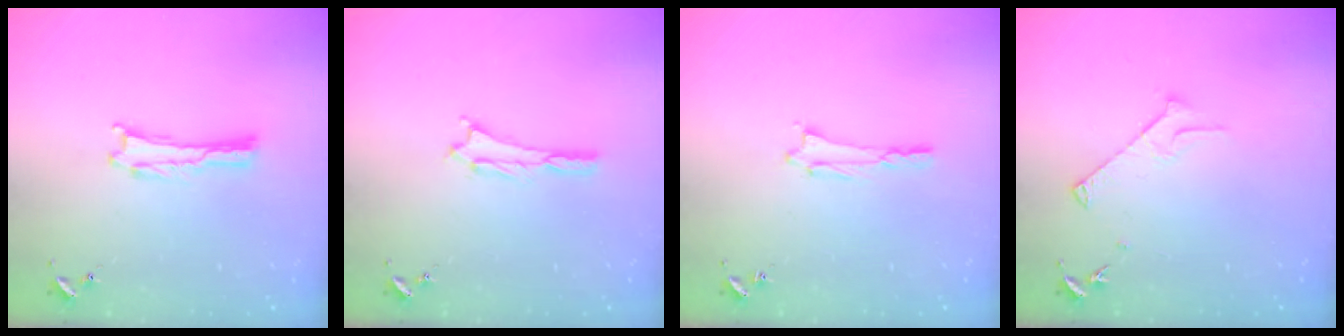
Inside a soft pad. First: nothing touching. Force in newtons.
{"total": 0.7, "press": 0.7, "slide": 0.3}
{"total": 0.8, "press": 0.8, "slide": 0.1}
{"total": 3.9, "press": 3.9, "slide": 0.4}